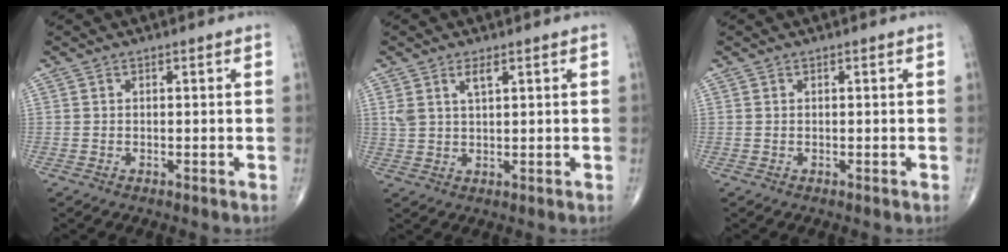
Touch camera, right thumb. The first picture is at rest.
{"total": 3.6, "force": [1.9, 1.3, 2.7], "torque": [-0.056, -0.003, 0.042]}
{"total": 0.0}